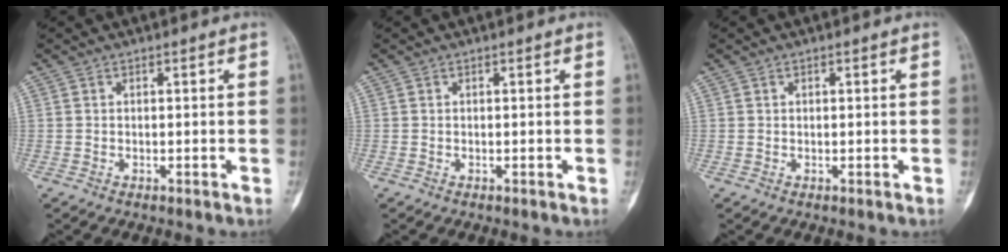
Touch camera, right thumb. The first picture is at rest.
{"total": 0.0}
{"total": 0.0}